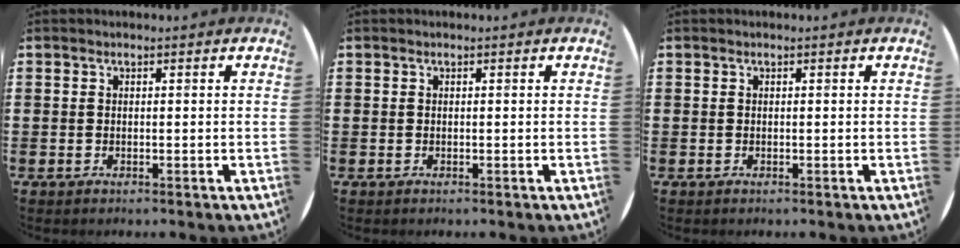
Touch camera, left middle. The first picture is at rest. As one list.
[{"total": 0.0}, {"total": 0.0}]